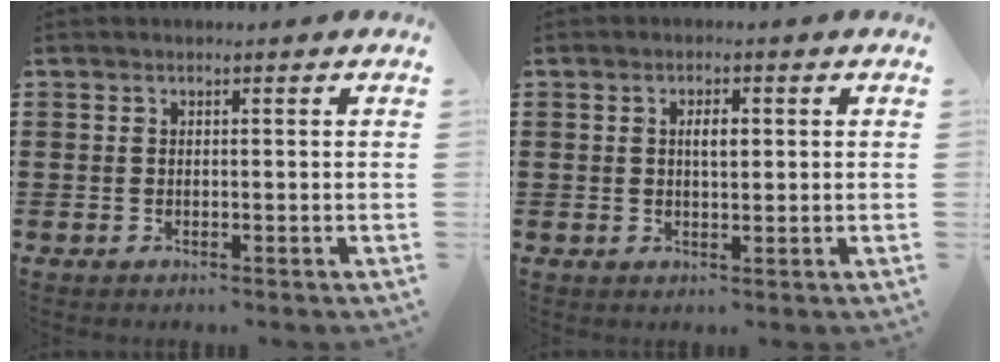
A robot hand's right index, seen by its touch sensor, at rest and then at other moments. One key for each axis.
{"total": 2.4, "fx": 0.4, "fy": 0.8, "fz": 2.2, "tx": -0.036, "ty": 0.001, "tz": 0.003}